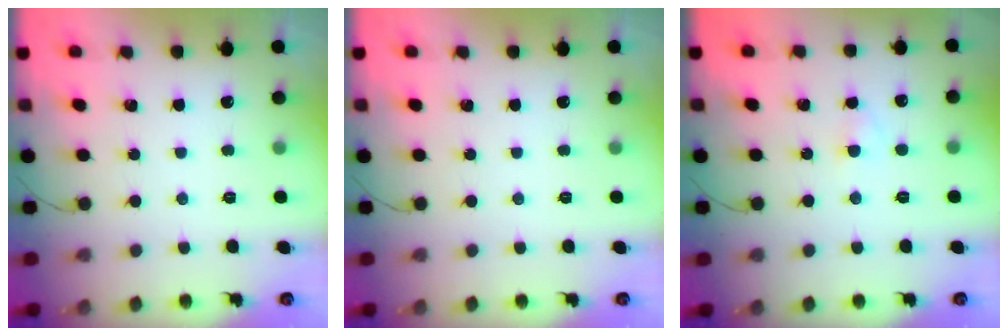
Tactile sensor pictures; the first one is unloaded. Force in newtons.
{"total": 0.0}
{"total": 1.9, "press": 1.7, "slide": 0.8}